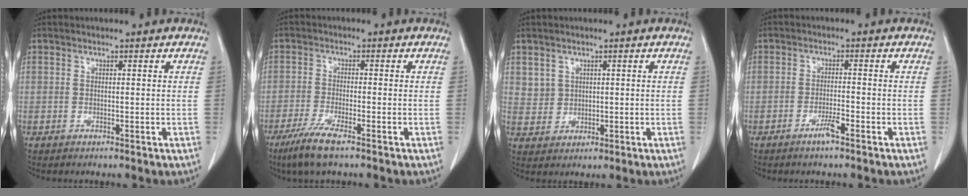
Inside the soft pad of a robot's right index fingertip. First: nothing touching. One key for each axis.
{"total": 5.5, "fx": -3.7, "fy": 0.3, "fz": 4.1, "tx": -0.088, "ty": -0.015, "tz": -0.072}
{"total": 2.9, "fx": 1.3, "fy": 2.6, "fz": 0.3, "tx": 0.003, "ty": 0.002, "tz": 0.028}
{"total": 2.7, "fx": -1.8, "fy": -0.1, "fz": 2.1, "tx": -0.040, "ty": -0.003, "tz": -0.033}